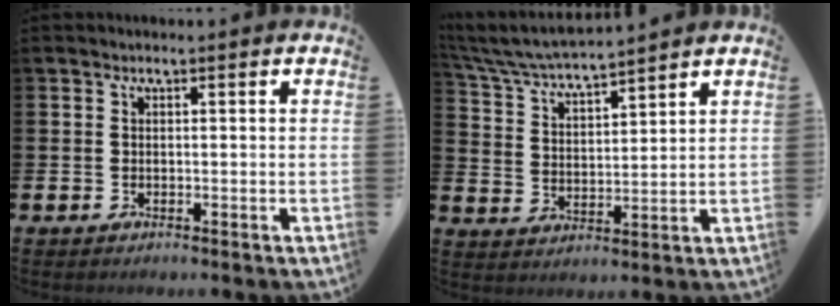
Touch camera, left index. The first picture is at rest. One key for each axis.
{"total": 5.7, "fx": 5.5, "fy": 0.2, "fz": 1.3, "tx": -0.047, "ty": -0.040, "tz": 0.094}